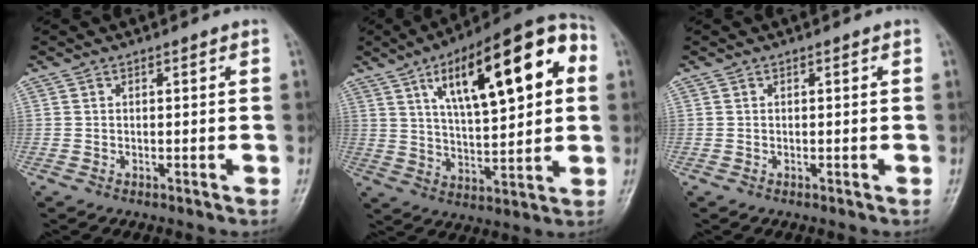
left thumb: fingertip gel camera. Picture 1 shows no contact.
{"total": 22.8, "force": [7.2, 8.5, 19.9], "torque": [-0.275, 0.011, 0.104]}
{"total": 0.0}